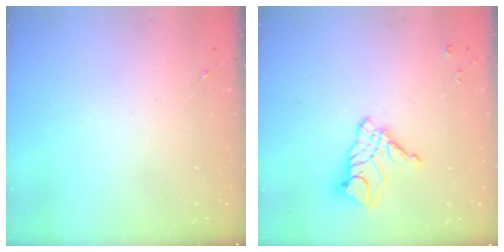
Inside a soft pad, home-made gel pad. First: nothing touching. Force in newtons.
{"total": 13.4, "press": 13.3, "slide": 1.2}